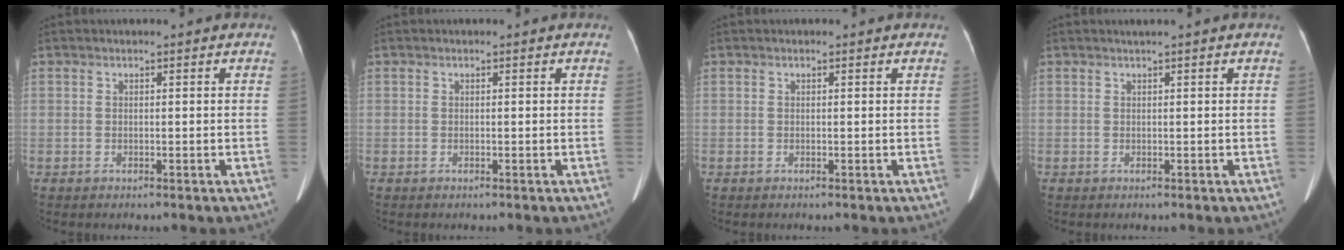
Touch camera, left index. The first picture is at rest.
{"total": 0.0}
{"total": 0.0}
{"total": 0.7, "force": [0.5, -0.2, 0.5], "torque": [-0.016, -0.001, 0.015]}